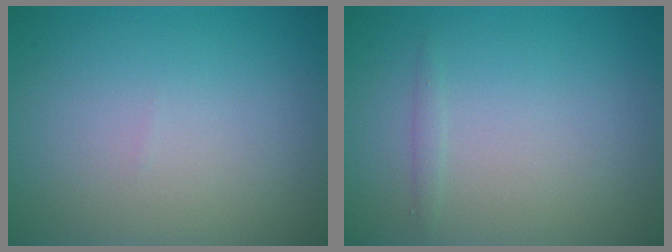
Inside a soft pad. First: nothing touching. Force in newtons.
{"total": 0.5, "press": 0.5, "slide": 0.0}